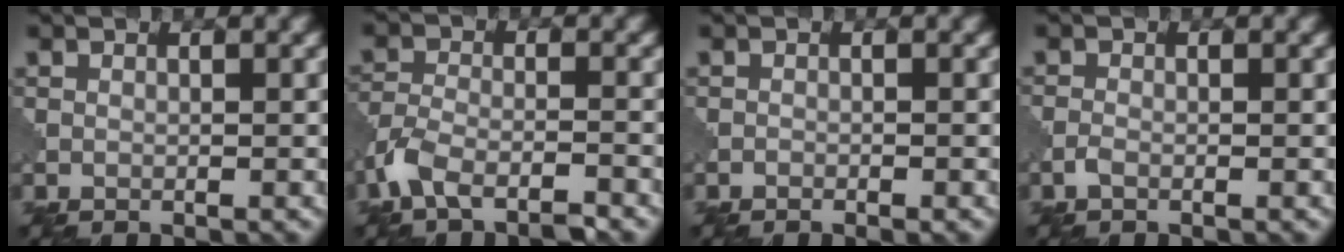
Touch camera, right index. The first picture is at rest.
{"total": 5.0, "force": [-3.8, 1.7, 2.8], "torque": [-0.059, -0.008, -0.086]}
{"total": 0.6, "force": [-0.5, 0.1, 0.3], "torque": [-0.003, 0.001, -0.011]}
{"total": 0.8, "force": [-0.6, 0.3, 0.5], "torque": [-0.015, 0.000, -0.016]}